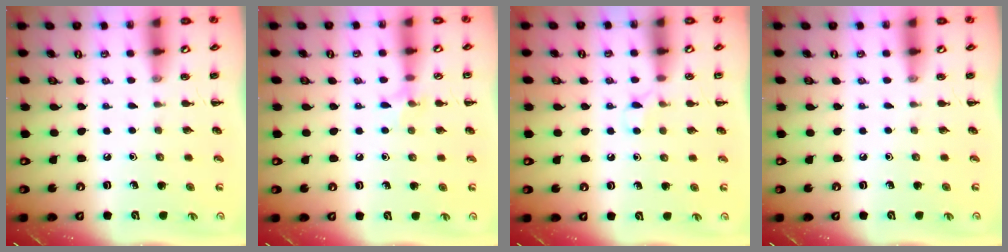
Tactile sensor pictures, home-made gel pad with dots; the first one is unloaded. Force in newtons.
{"total": 6.4, "press": 6.0, "slide": 2.0}
{"total": 4.0, "press": 3.7, "slide": 1.4}
{"total": 0.0}